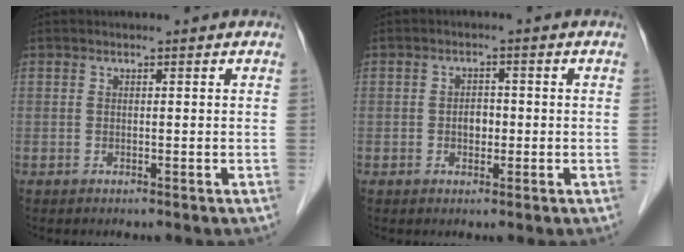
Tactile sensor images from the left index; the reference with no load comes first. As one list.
[{"total": 2.2, "force": [-0.5, 1.5, 1.6], "torque": [-0.024, 0.007, -0.007]}]